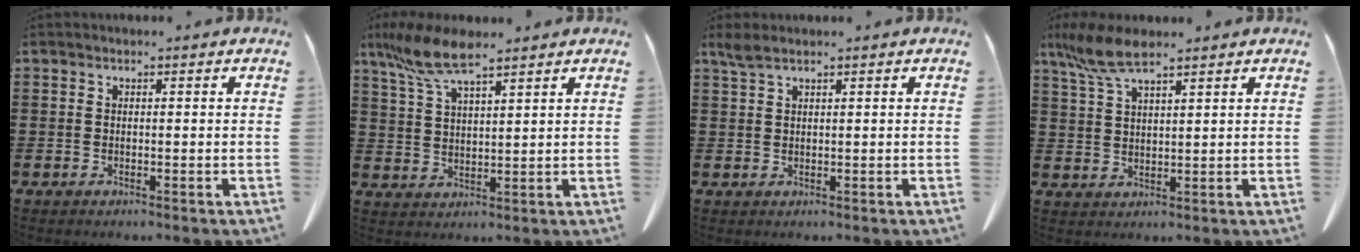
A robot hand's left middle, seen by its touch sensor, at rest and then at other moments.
{"total": 7.9, "force": [5.6, 1.6, 5.2], "torque": [-0.132, -0.015, 0.098]}
{"total": 2.1, "force": [1.5, 0.4, 1.4], "torque": [-0.032, 0.000, 0.028]}
{"total": 6.5, "force": [4.6, 1.4, 4.3], "torque": [-0.110, -0.010, 0.080]}